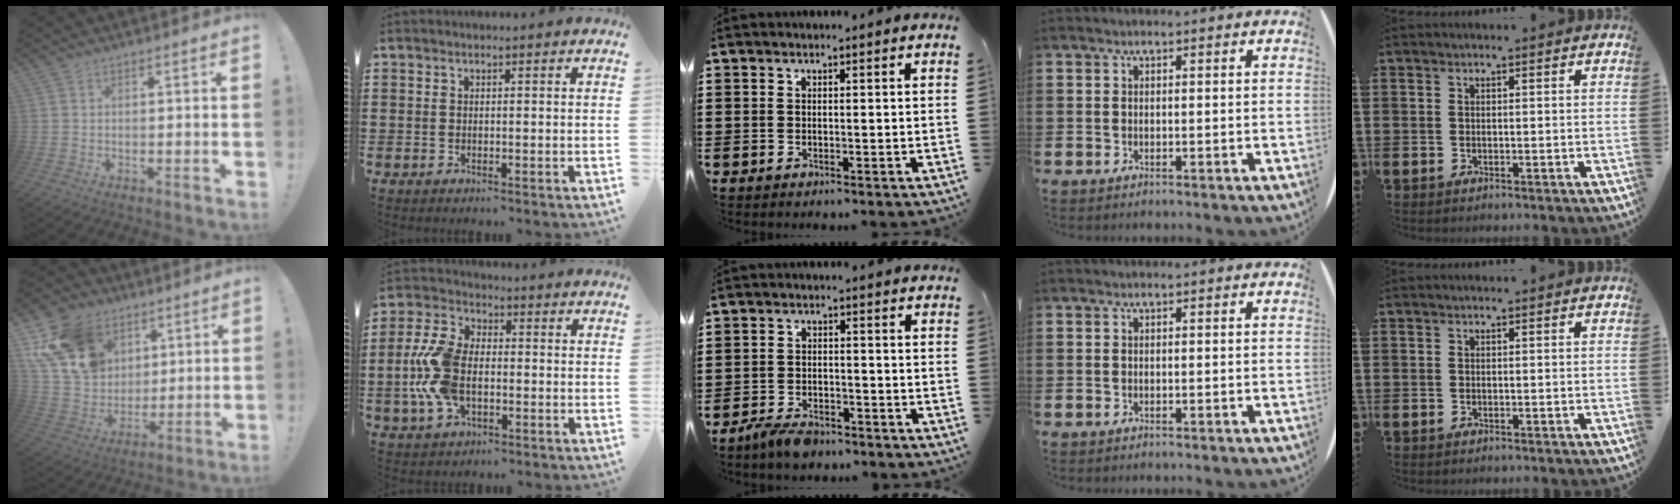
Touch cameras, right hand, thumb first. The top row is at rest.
{"thumb": {"total": 19.0, "force": [9.0, 14.5, 8.3], "torque": [-0.158, -0.036, 0.195]}, "index": {"total": 10.0, "force": [-1.5, 5.9, 8.0], "torque": [-0.202, -0.004, -0.034]}, "middle": {"total": 3.4, "force": [-2.8, 1.0, 1.5], "torque": [-0.039, 0.004, -0.059]}}